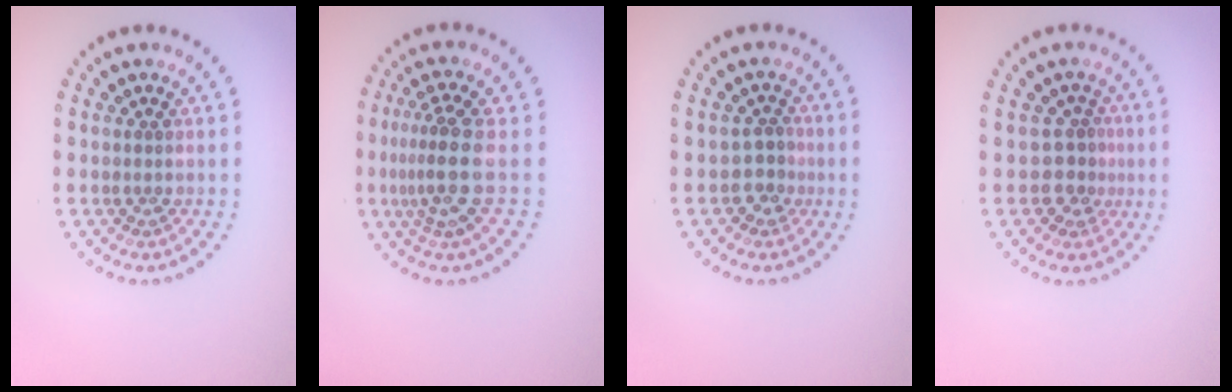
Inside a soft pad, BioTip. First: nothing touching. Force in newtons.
{"total": 3.6, "press": 2.5, "slide": 2.6}
{"total": 2.0, "press": 1.7, "slide": 1.1}
{"total": 2.1, "press": 1.6, "slide": 1.3}